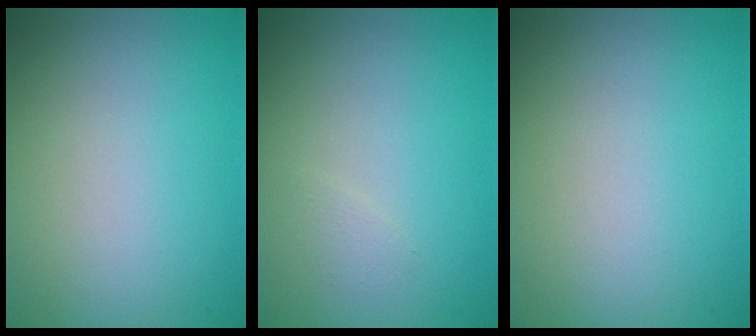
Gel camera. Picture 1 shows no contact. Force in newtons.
{"total": 0.7, "press": 0.7, "slide": 0.0}
{"total": 0.0}